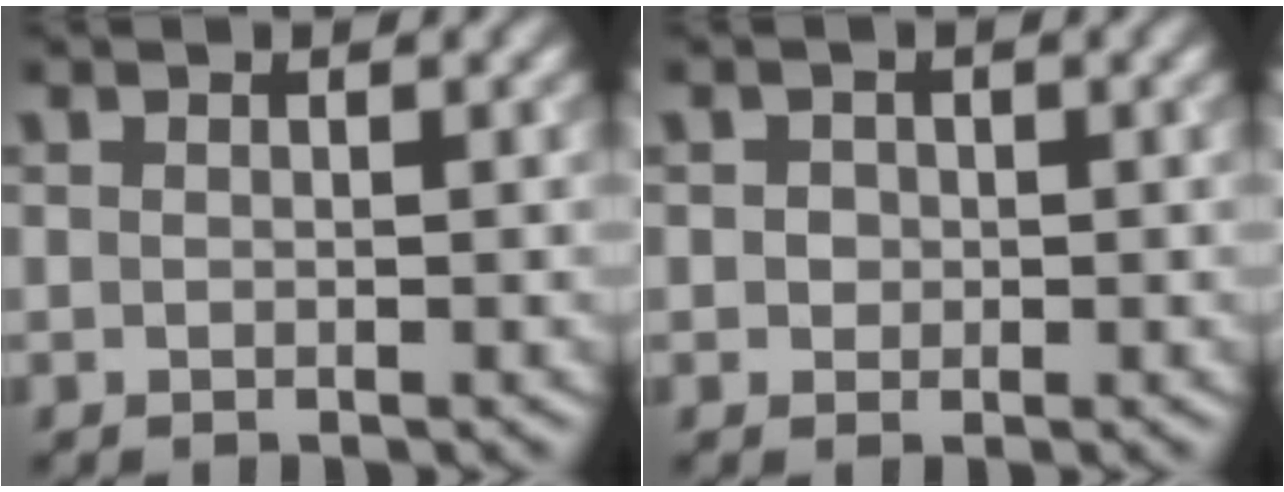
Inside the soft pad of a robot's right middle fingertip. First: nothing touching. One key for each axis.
{"total": 1.1, "fx": 0.2, "fy": 1.0, "fz": 0.4, "tx": -0.001, "ty": 0.001, "tz": -0.001}